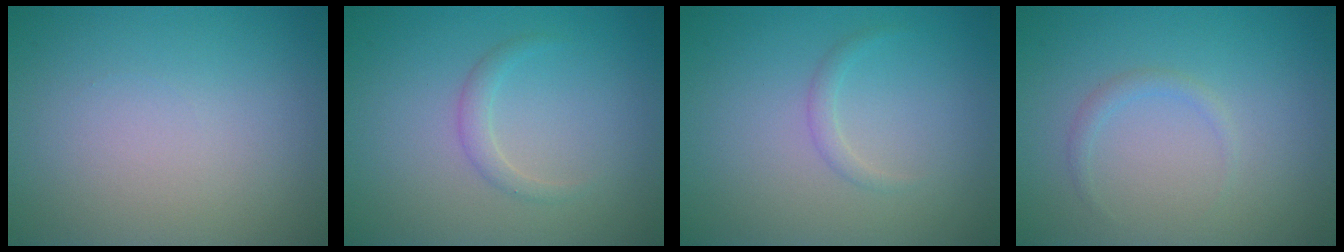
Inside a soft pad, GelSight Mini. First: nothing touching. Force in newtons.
{"total": 1.2, "press": 1.2, "slide": 0.0}
{"total": 0.9, "press": 0.9, "slide": 0.0}
{"total": 0.9, "press": 0.9, "slide": 0.1}